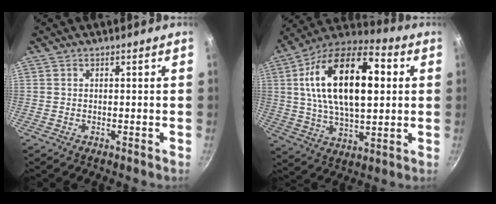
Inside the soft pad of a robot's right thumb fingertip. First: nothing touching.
{"total": 24.3, "force": [4.6, 12.3, 20.5], "torque": [-0.341, 0.010, 0.067]}